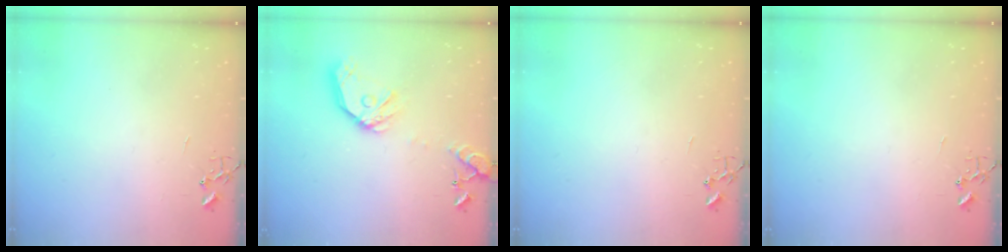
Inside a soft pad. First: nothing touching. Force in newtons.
{"total": 16.8, "press": 16.6, "slide": 2.9}
{"total": 0.0}
{"total": 0.0}